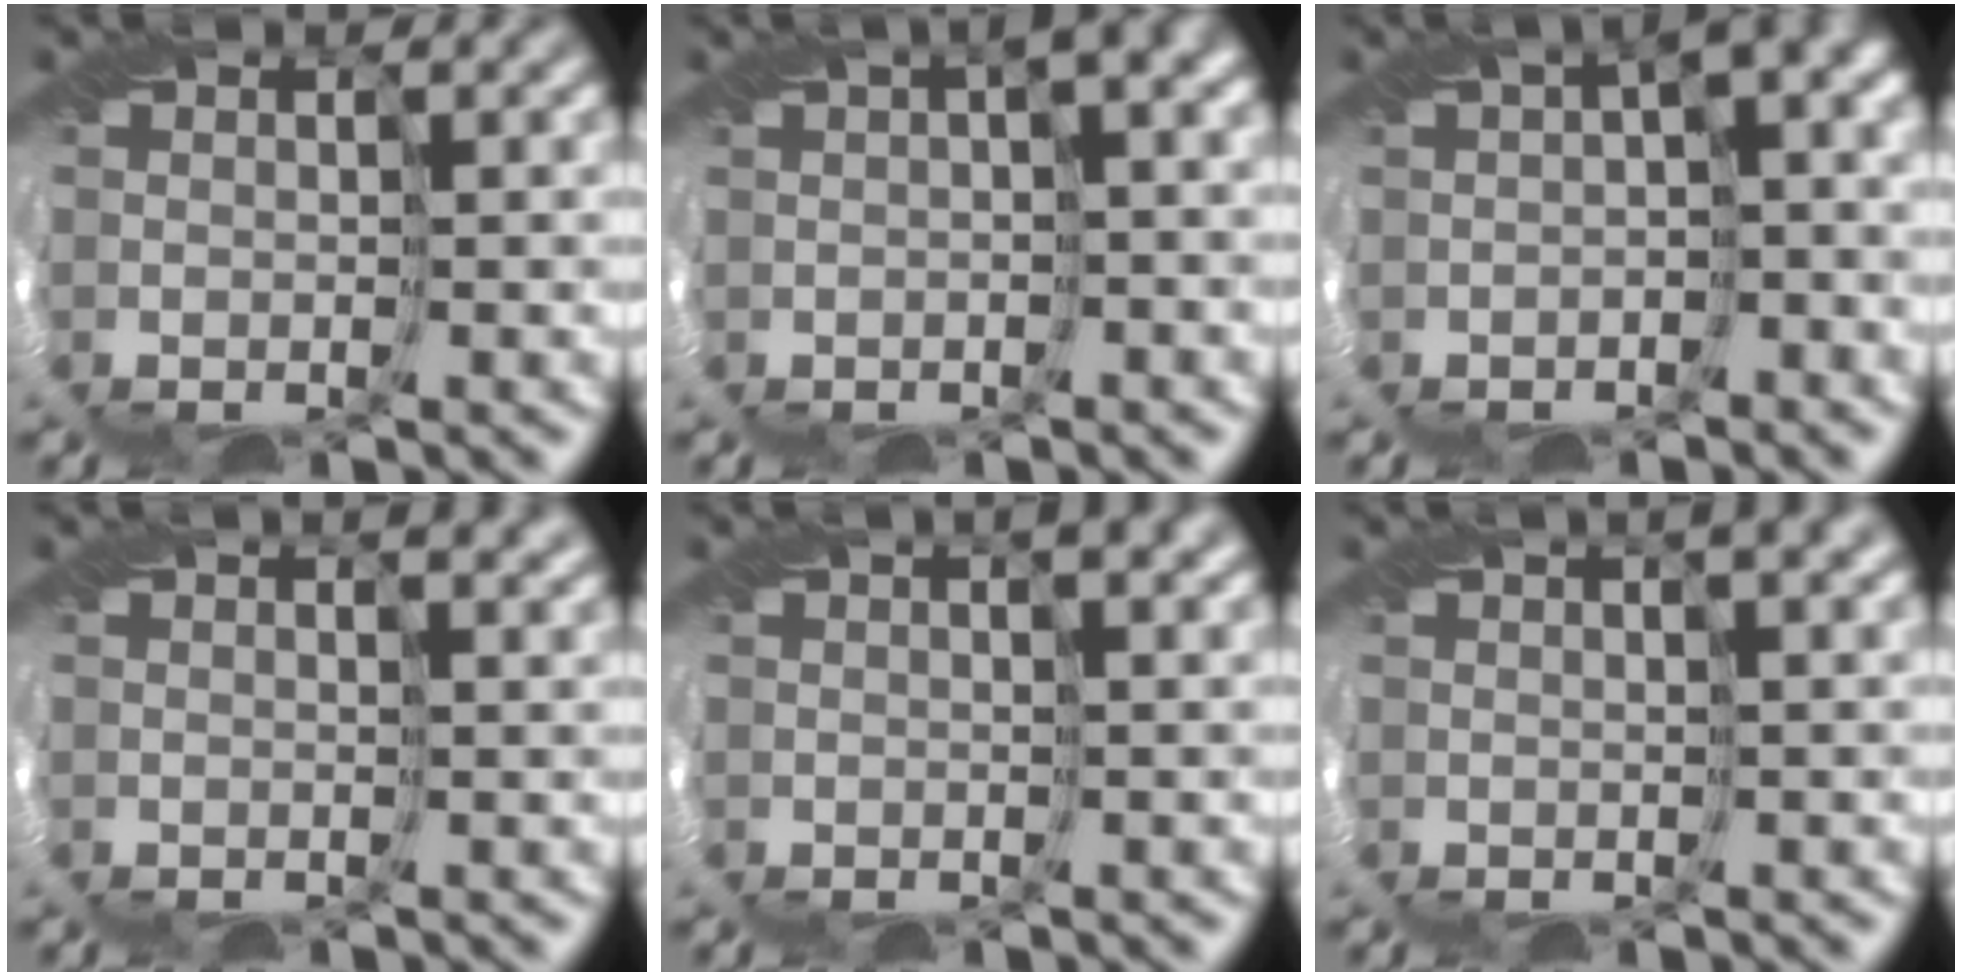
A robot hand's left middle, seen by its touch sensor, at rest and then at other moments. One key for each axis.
{"total": 4.0, "fx": 1.2, "fy": 0.9, "fz": 3.7, "tx": -0.054, "ty": 0.017, "tz": 0.013}
{"total": 6.5, "fx": 0.5, "fy": 2.8, "fz": 5.8, "tx": -0.079, "ty": 0.006, "tz": -0.004}
{"total": 3.5, "fx": 2.2, "fy": 1.2, "fz": 2.5, "tx": -0.019, "ty": 0.017, "tz": 0.011}
{"total": 3.3, "fx": 1.9, "fy": 0.8, "fz": 2.6, "tx": -0.034, "ty": 0.009, "tz": 0.015}
{"total": 4.2, "fx": 2.4, "fy": 1.2, "fz": 3.3, "tx": -0.039, "ty": 0.020, "tz": 0.018}